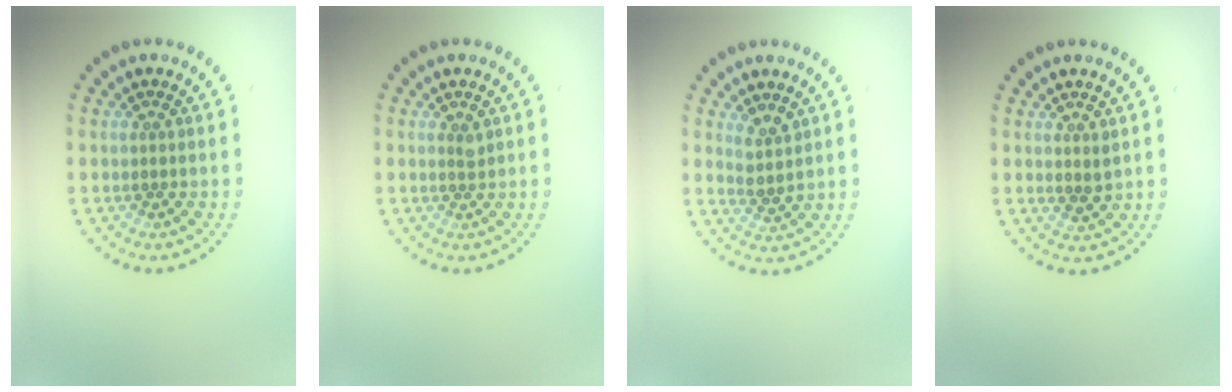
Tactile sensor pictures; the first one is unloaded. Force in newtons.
{"total": 0.8, "press": 0.5, "slide": 0.6}
{"total": 1.8, "press": 1.4, "slide": 1.2}
{"total": 1.0, "press": 0.9, "slide": 0.4}